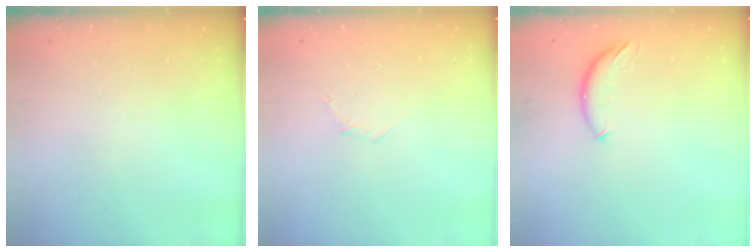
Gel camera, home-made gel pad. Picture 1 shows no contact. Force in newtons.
{"total": 4.1, "press": 3.9, "slide": 1.2}
{"total": 7.5, "press": 7.5, "slide": 0.6}